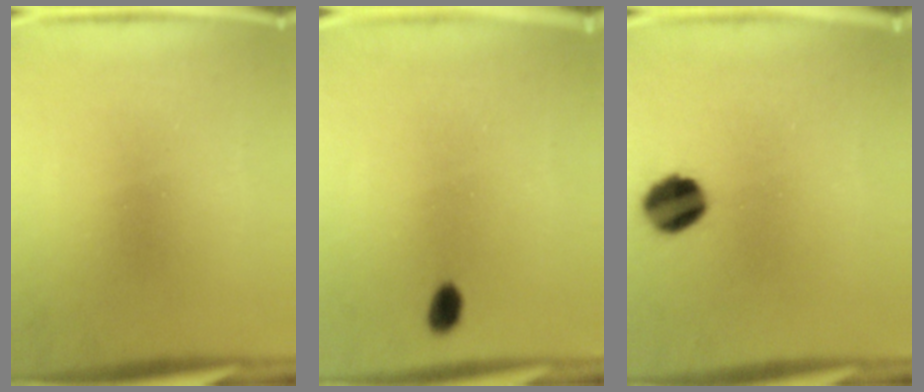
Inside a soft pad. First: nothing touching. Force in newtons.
{"total": 2.7}
{"total": 9.3}